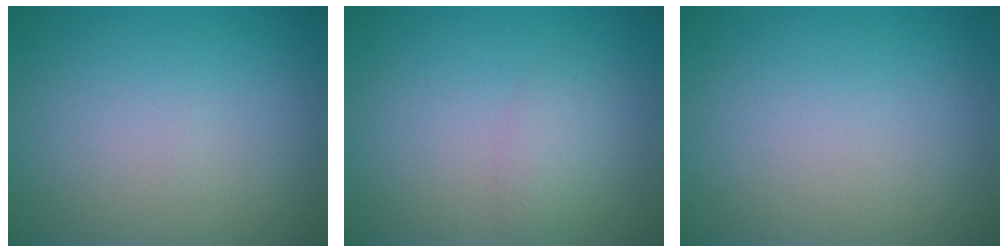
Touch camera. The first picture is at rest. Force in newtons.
{"total": 1.6, "press": 1.6, "slide": 0.1}
{"total": 0.0}